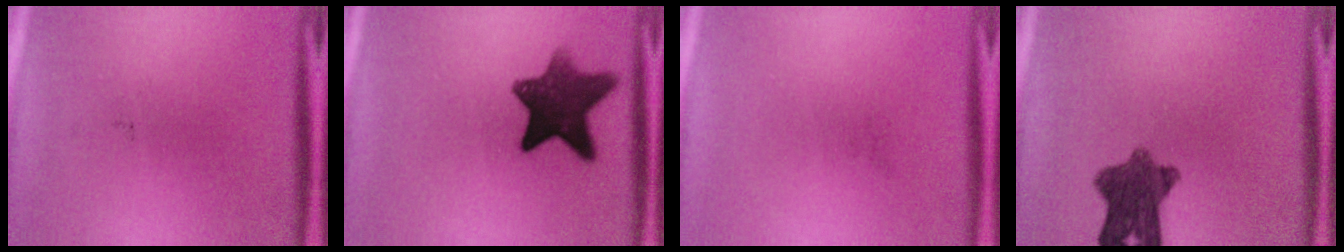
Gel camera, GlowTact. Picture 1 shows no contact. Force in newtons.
{"total": 11.3}
{"total": 0.0}
{"total": 9.3}